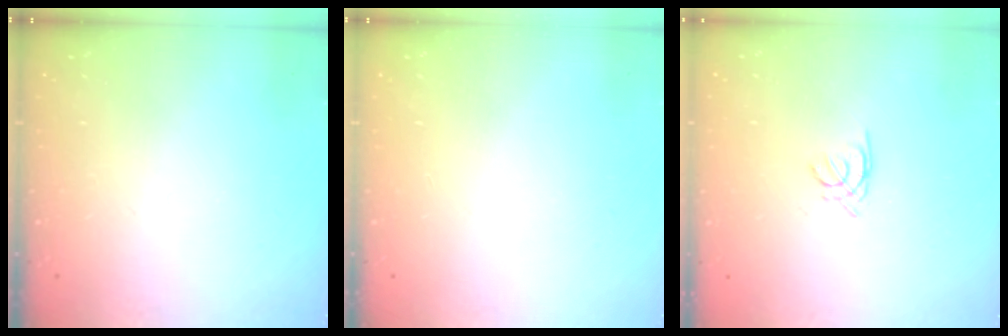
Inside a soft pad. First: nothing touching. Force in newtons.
{"total": 0.0}
{"total": 1.3, "press": 1.2, "slide": 0.4}